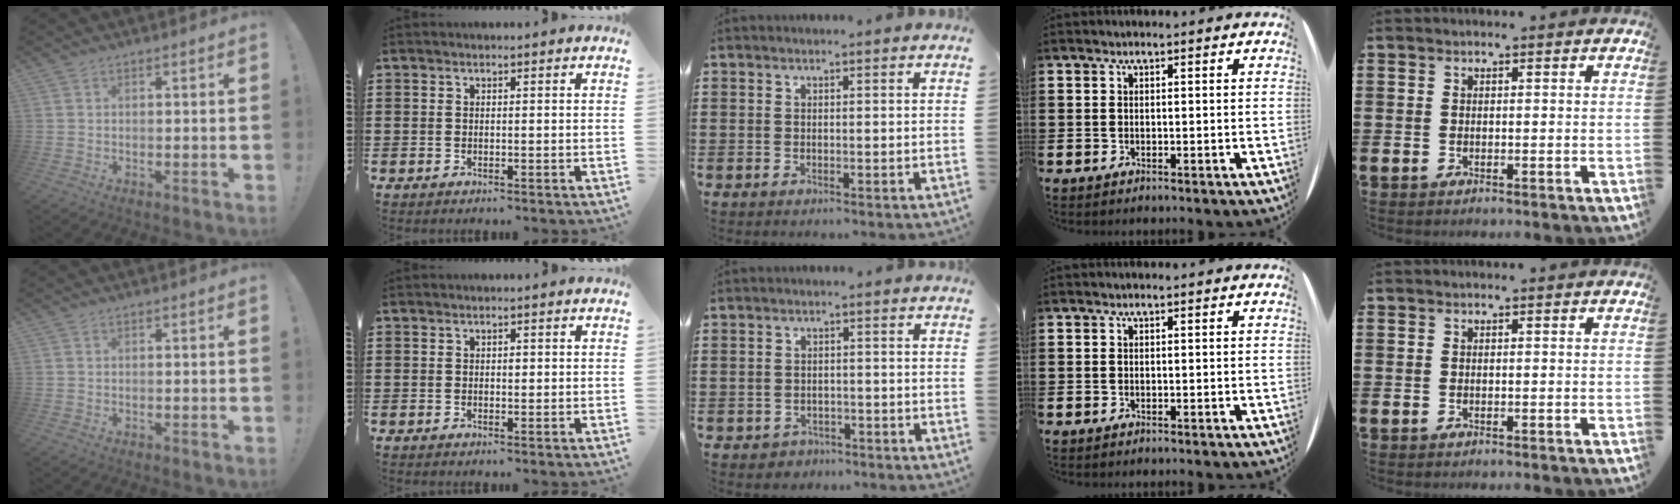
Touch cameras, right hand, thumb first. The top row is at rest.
{"index": {"total": 0.7, "force": [0.1, 0.4, 0.5], "torque": [-0.011, 0.000, 0.002]}, "middle": {"total": 1.6, "force": [-1.3, 0.8, -0.1], "torque": [-0.004, 0.003, -0.032]}}